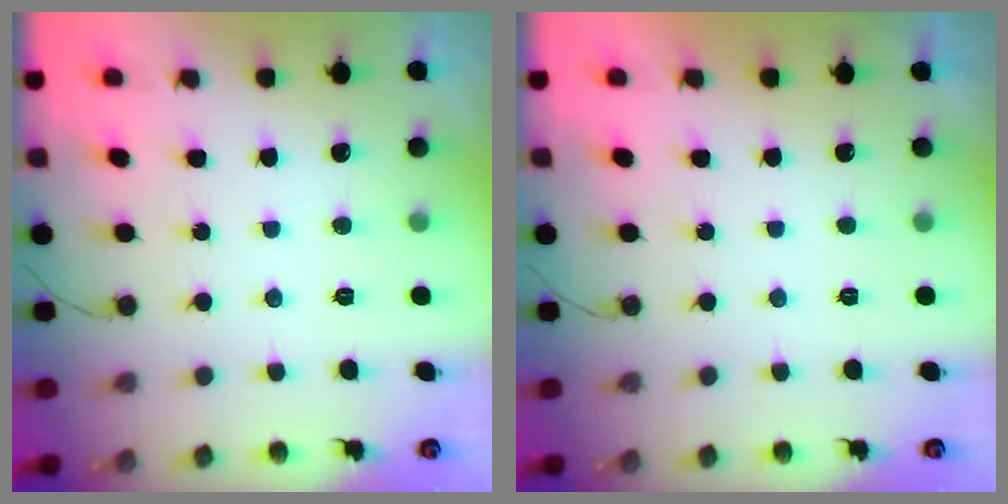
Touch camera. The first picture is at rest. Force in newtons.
{"total": 2.3, "press": 2.3, "slide": 0.4}